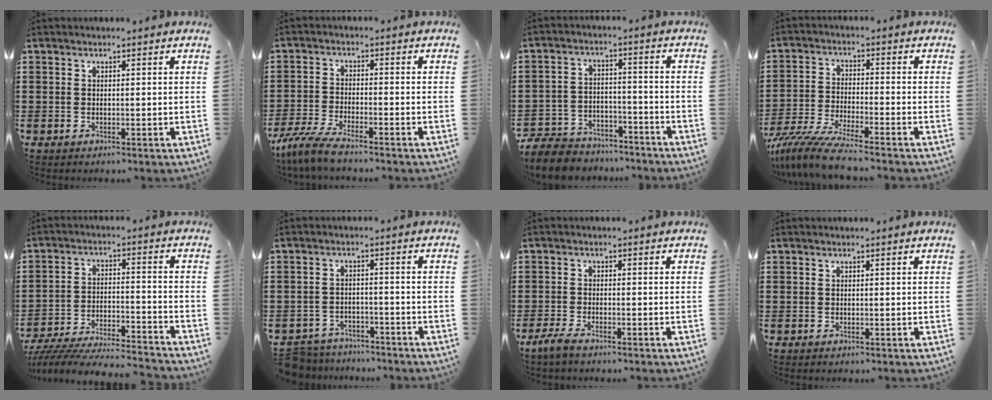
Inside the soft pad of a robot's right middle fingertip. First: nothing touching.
{"total": 5.0, "force": [-4.5, 0.3, 2.2], "torque": [-0.066, -0.014, -0.093]}
{"total": 7.6, "force": [-7.2, 2.0, 1.1], "torque": [-0.034, 0.016, -0.145]}
{"total": 7.4, "force": [-6.7, 0.1, 3.1], "torque": [-0.078, -0.010, -0.134]}
{"total": 7.0, "force": [-6.7, 0.6, 1.8], "torque": [-0.034, 0.006, -0.133]}
{"total": 4.8, "force": [-4.7, 1.0, -0.1], "torque": [-0.015, 0.008, -0.103]}
{"total": 2.5, "force": [-2.0, 0.5, 1.4], "torque": [-0.039, 0.001, -0.044]}
{"total": 0.0}